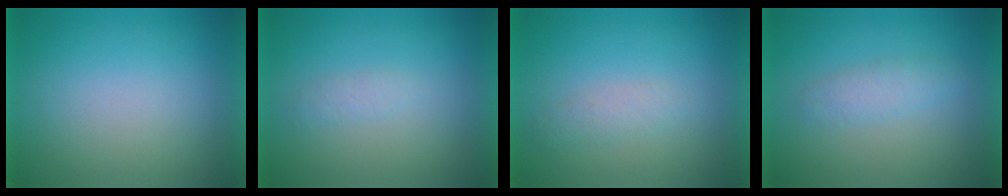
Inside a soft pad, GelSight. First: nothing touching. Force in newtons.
{"total": 1.4}
{"total": 1.9}
{"total": 2.2}